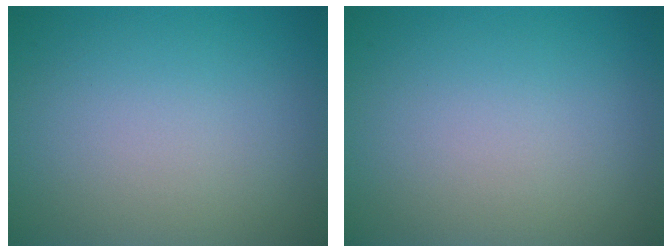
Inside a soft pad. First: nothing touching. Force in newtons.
{"total": 0.0}